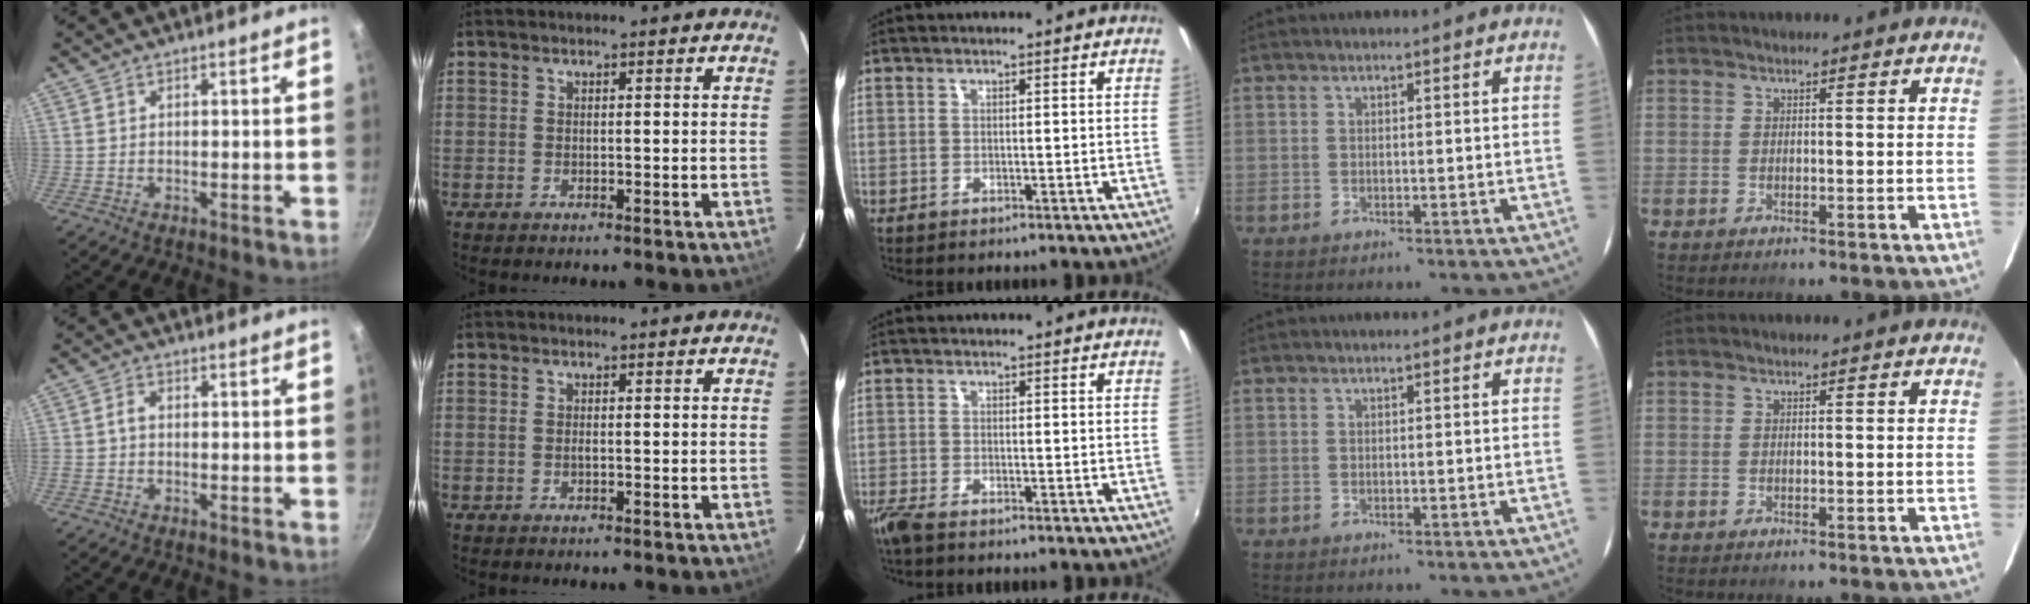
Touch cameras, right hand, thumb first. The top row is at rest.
{"thumb": {"total": 2.1, "force": [-0.3, 1.5, 1.4], "torque": [-0.025, 0.009, -0.009]}, "index": {"total": 0.6, "force": [-0.1, 0.0, 0.5], "torque": [-0.011, 0.000, -0.004]}, "middle": {"total": 3.1, "force": [-2.4, 0.6, 1.7], "torque": [-0.046, -0.011, -0.052]}}